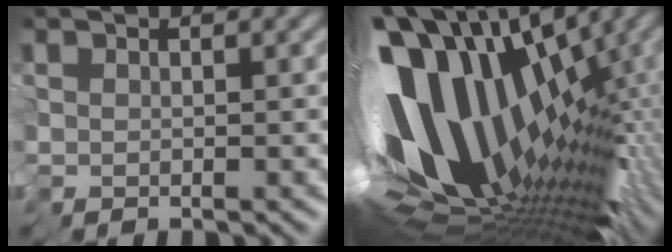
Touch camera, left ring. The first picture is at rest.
{"total": 15.3, "force": [0.5, 7.1, 13.5], "torque": [-0.254, 0.000, 0.015]}